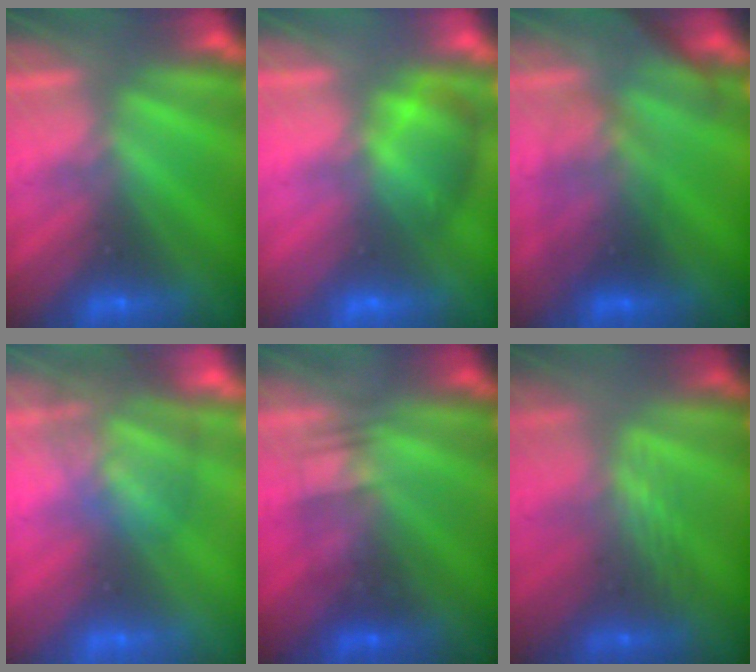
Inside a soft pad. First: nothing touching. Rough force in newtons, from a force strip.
{"total": 2.9}
{"total": 2.8}
{"total": 3.7}
{"total": 2.2}
{"total": 2.4}